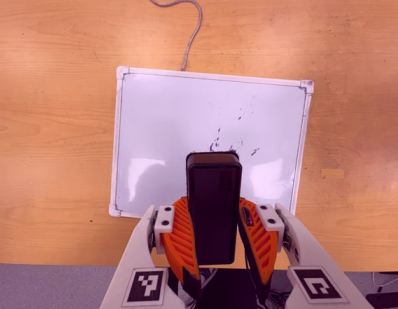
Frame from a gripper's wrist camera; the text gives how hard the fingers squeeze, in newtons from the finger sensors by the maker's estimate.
{"total": 6.8, "left": 6.0, "right": 7.5}